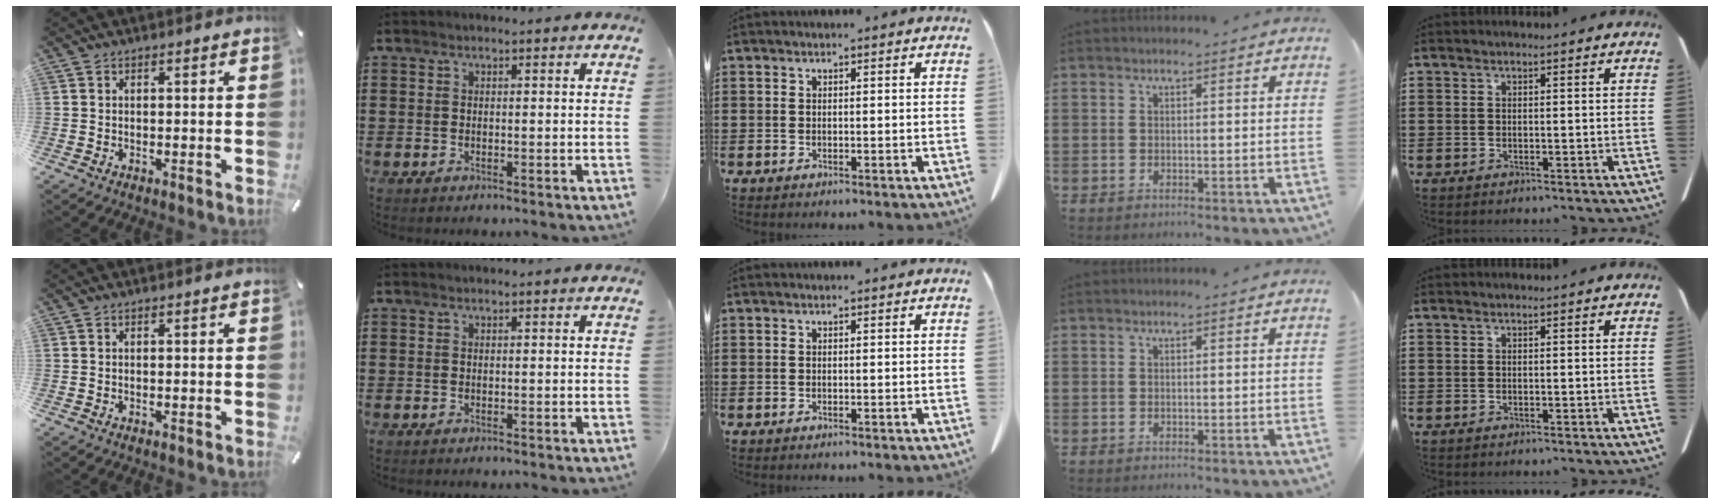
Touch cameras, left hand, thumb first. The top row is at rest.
{}